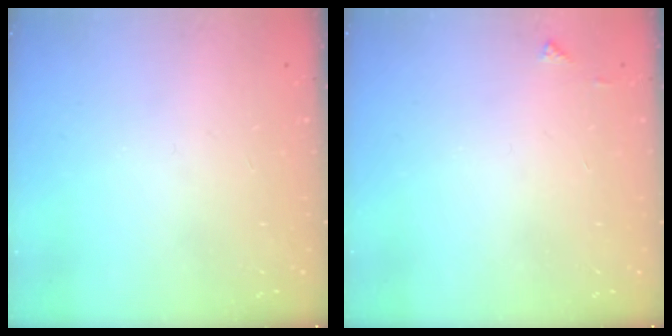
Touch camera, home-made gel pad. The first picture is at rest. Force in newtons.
{"total": 3.6, "press": 3.6, "slide": 0.5}